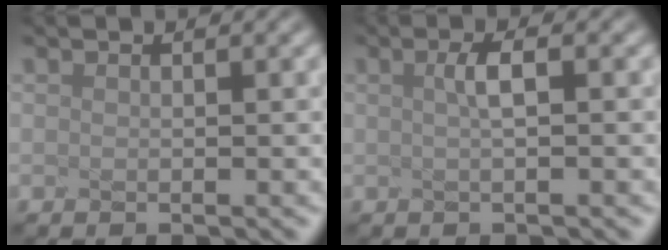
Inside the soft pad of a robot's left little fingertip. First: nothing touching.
{"total": 1.4, "force": [-1.1, -0.6, 0.7], "torque": [-0.039, -0.003, 0.015]}